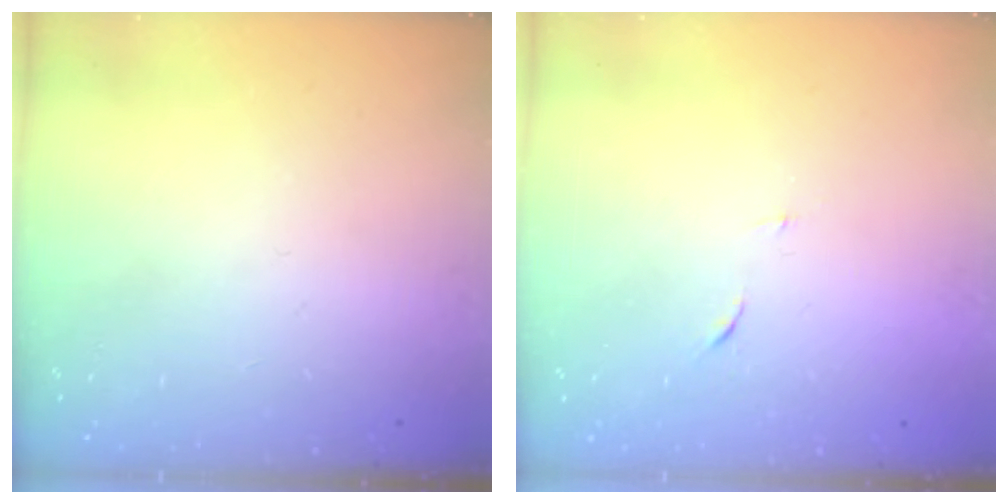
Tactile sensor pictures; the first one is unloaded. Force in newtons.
{"total": 4.5, "press": 4.3, "slide": 1.0}